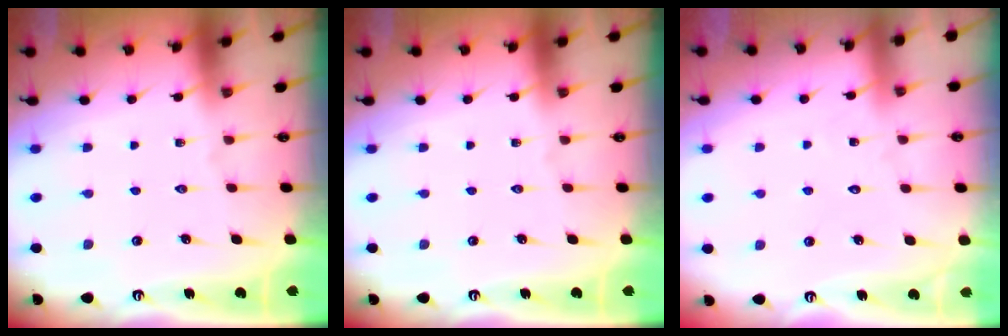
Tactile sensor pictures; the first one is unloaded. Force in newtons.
{"total": 0.0}
{"total": 4.8, "press": 4.8, "slide": 0.3}